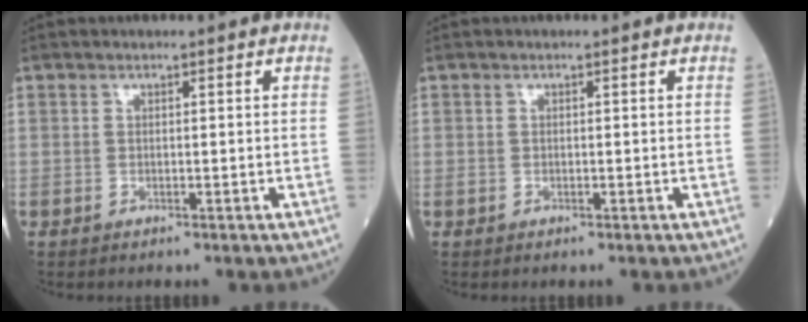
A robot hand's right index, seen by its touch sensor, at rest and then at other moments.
{"total": 0.6, "force": [-0.1, 0.4, 0.4], "torque": [-0.012, 0.000, -0.002]}